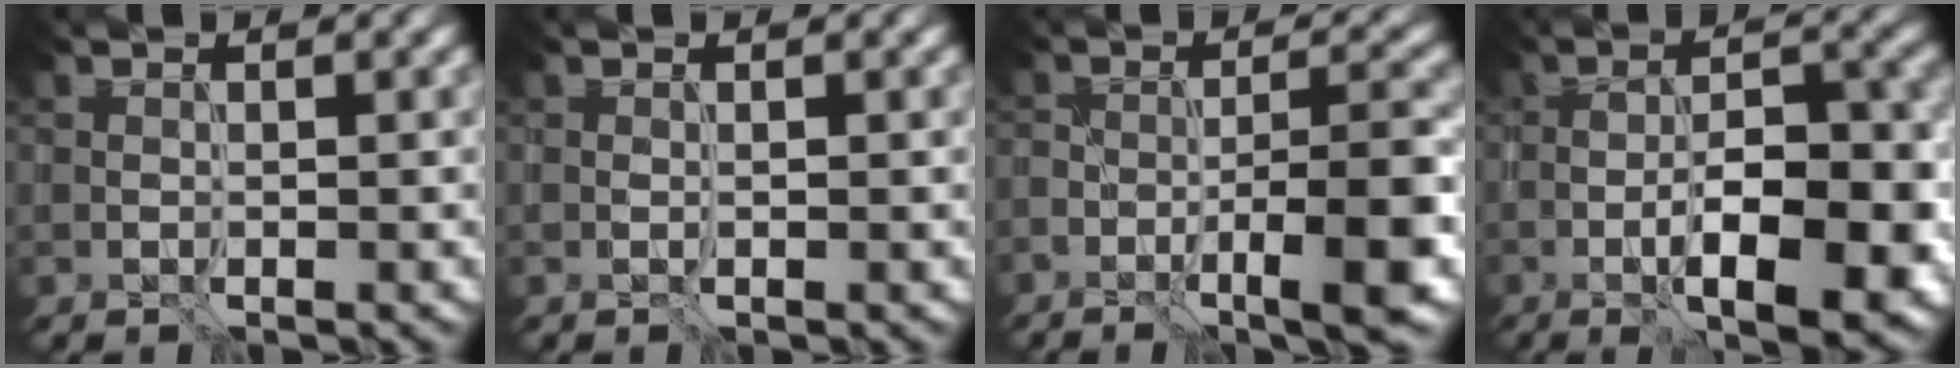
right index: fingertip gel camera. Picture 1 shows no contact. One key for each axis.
{"total": 0.0}
{"total": 6.6, "fx": -3.9, "fy": 1.3, "fz": 5.2, "tx": -0.069, "ty": 0.005, "tz": -0.060}
{"total": 8.6, "fx": -2.9, "fy": 2.9, "fz": 7.6, "tx": -0.114, "ty": -0.001, "tz": -0.042}